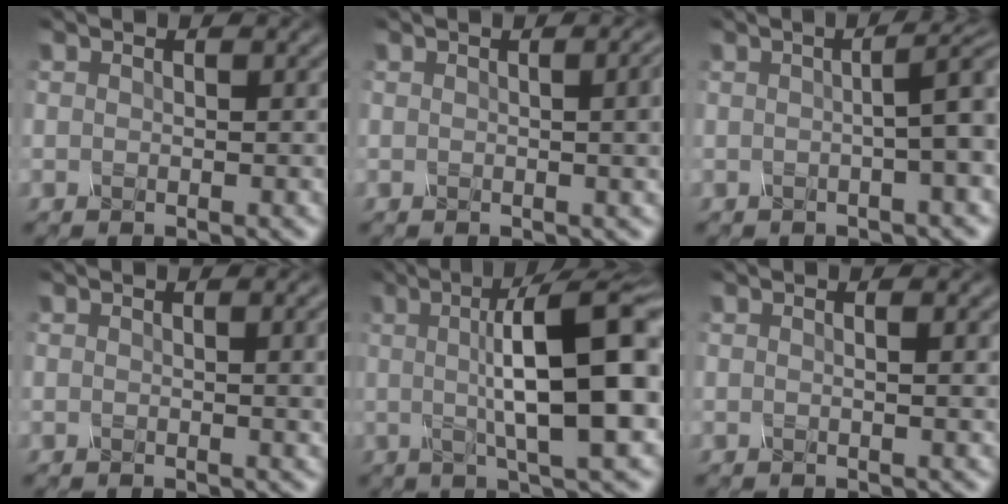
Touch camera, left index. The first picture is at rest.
{"total": 4.7, "force": [0.3, 1.9, 4.2], "torque": [-0.024, 0.012, 0.001]}
{"total": 4.7, "force": [0.2, 1.1, 4.5], "torque": [-0.047, 0.016, 0.000]}
{"total": 3.1, "force": [0.3, 1.0, 2.9], "torque": [-0.027, 0.006, 0.001]}
{"total": 13.1, "force": [1.3, 3.2, 12.7], "torque": [-0.169, 0.013, 0.016]}
{"total": 2.2, "force": [0.3, 0.7, 2.1], "torque": [-0.022, 0.006, -0.005]}